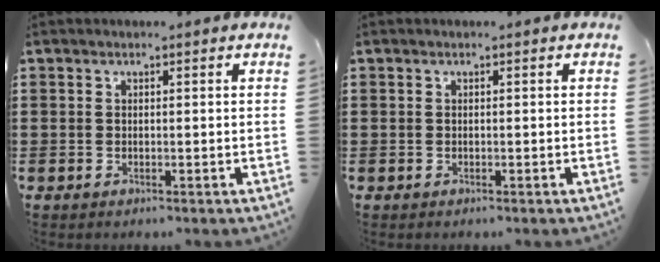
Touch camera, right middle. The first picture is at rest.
{"total": 0.0}